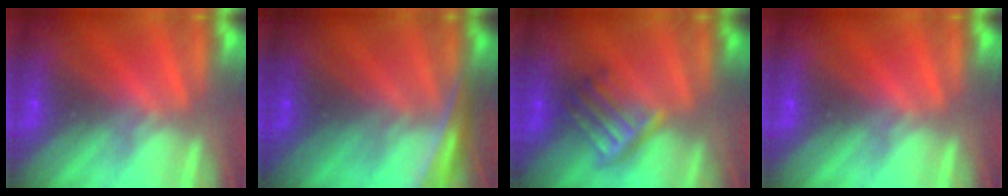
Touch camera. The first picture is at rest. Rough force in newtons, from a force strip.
{"total": 2.9}
{"total": 3.5}
{"total": 0.0}